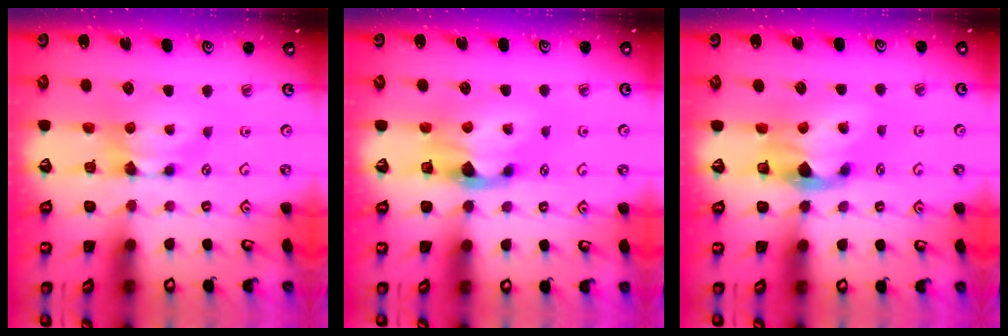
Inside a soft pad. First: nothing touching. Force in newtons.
{"total": 3.0, "press": 2.6, "slide": 1.3}
{"total": 3.7, "press": 3.3, "slide": 1.5}